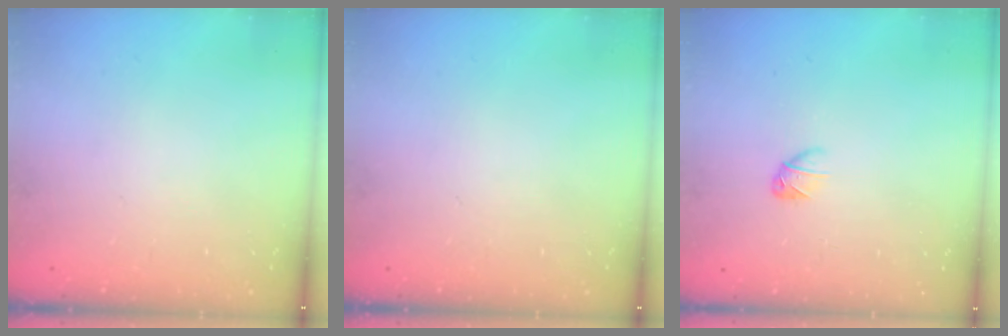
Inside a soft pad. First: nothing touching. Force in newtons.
{"total": 0.0}
{"total": 3.1, "press": 3.0, "slide": 0.7}